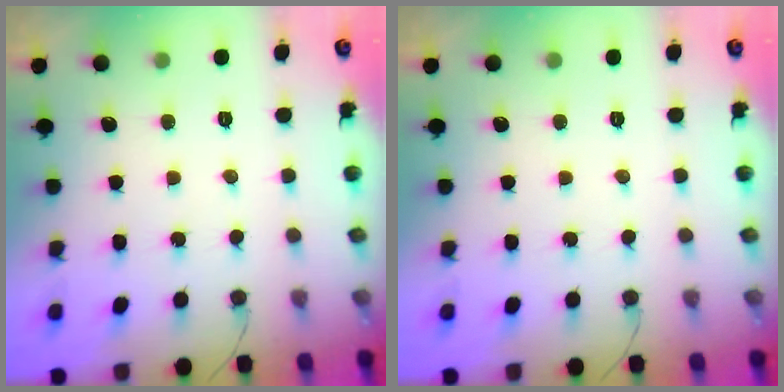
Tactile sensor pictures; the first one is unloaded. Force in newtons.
{"total": 0.0}